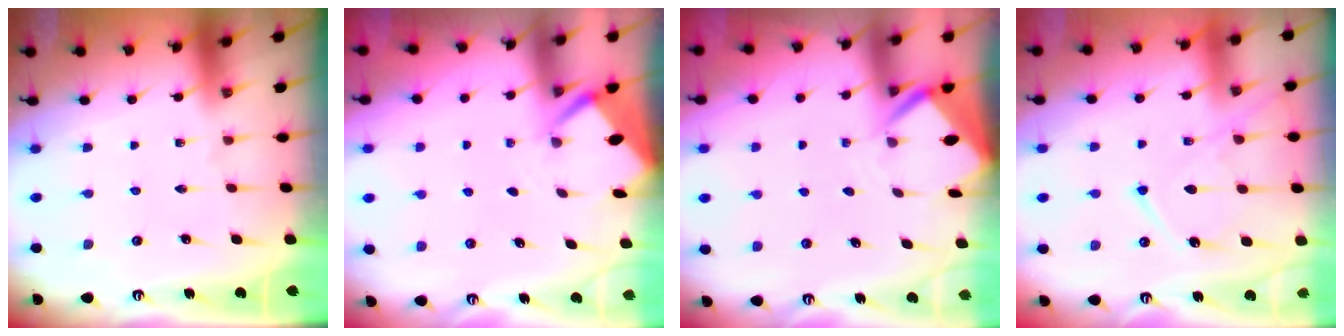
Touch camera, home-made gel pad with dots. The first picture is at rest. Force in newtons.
{"total": 2.4, "press": 2.4, "slide": 0.1}
{"total": 3.1, "press": 3.1, "slide": 0.3}
{"total": 12.2, "press": 12.1, "slide": 1.4}